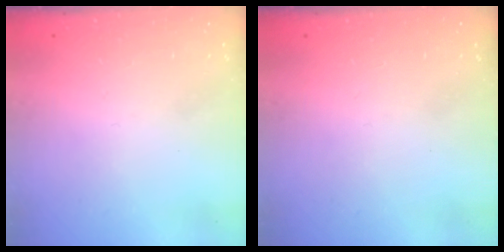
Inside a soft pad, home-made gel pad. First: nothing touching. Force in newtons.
{"total": 0.0}